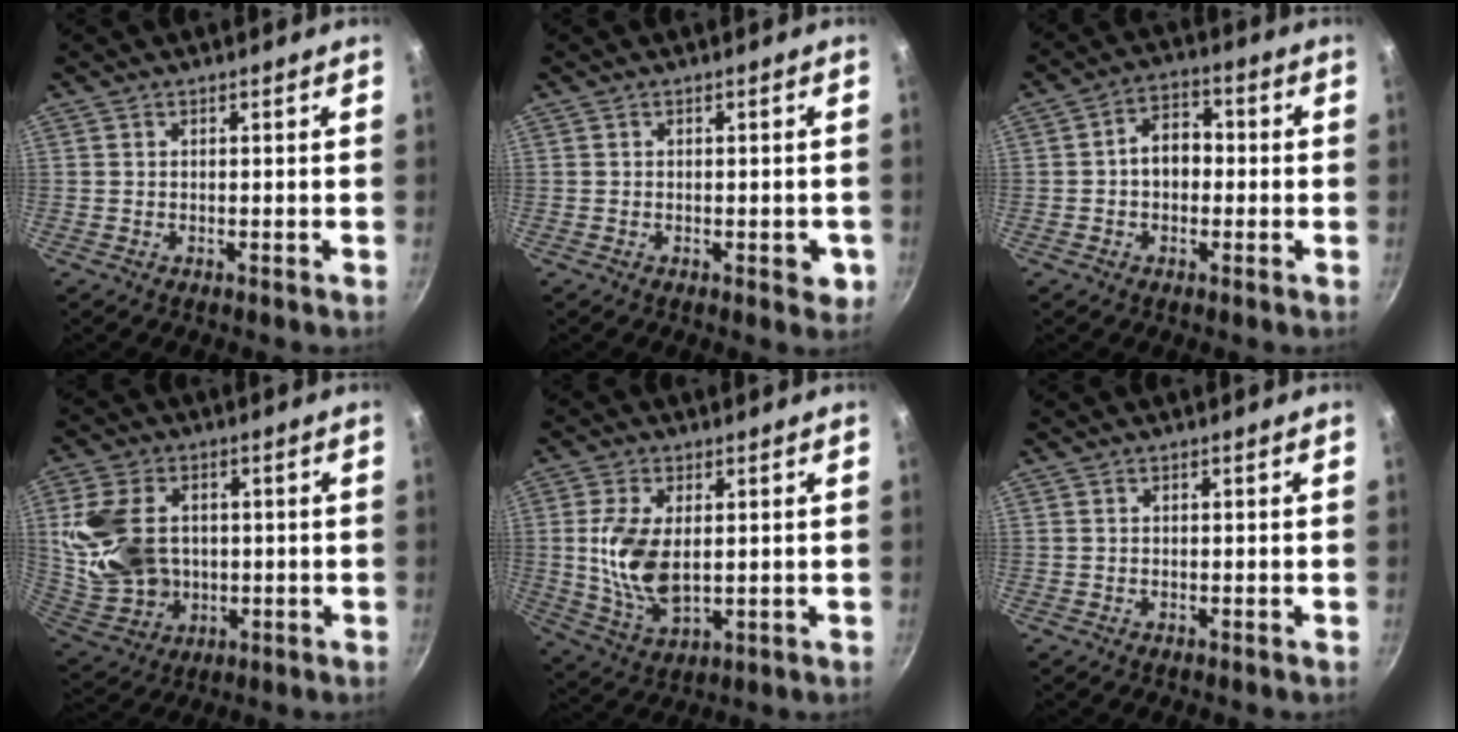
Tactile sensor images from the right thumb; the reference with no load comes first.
{"total": 2.8, "force": [-0.9, 1.4, 2.2], "torque": [-0.010, 0.004, -0.011]}
{"total": 6.8, "force": [-0.3, 4.9, 4.8], "torque": [-0.055, 0.024, -0.017]}
{"total": 15.8, "force": [1.8, 11.5, 10.6], "torque": [-0.204, 0.001, 0.049]}
{"total": 11.4, "force": [0.9, 6.2, 9.5], "torque": [-0.188, -0.013, 0.031]}
{"total": 0.0}